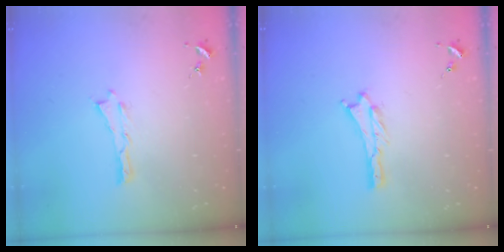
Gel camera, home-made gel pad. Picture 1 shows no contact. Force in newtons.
{"total": 0.9, "press": 0.9, "slide": 0.2}